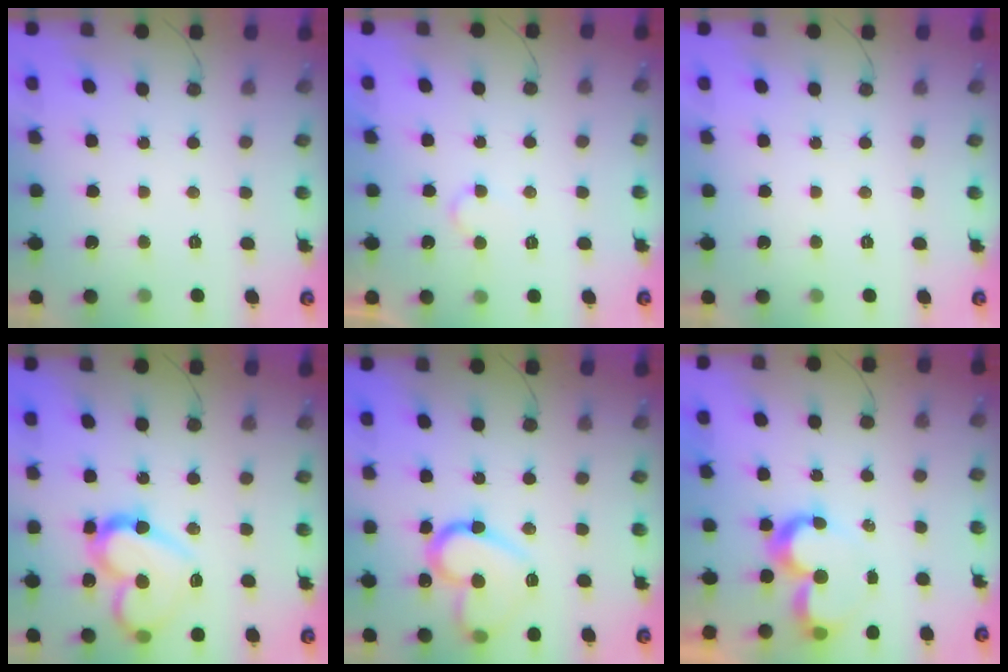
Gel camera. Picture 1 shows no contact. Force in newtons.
{"total": 5.6, "press": 5.5, "slide": 0.4}
{"total": 1.8, "press": 1.8, "slide": 0.1}
{"total": 16.5, "press": 16.5, "slide": 1.1}
{"total": 15.8, "press": 15.7, "slide": 1.0}
{"total": 8.6, "press": 8.5, "slide": 0.8}